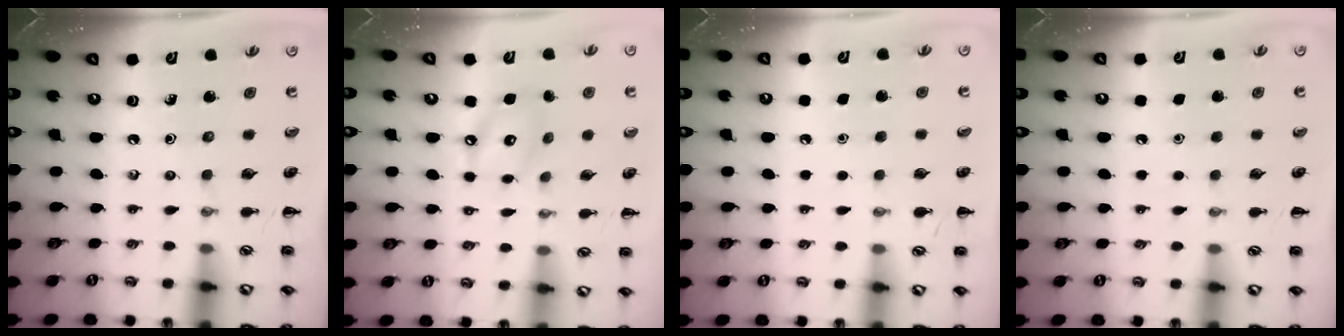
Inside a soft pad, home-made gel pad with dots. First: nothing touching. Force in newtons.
{"total": 8.6, "press": 8.5, "slide": 0.8}
{"total": 1.8, "press": 1.8, "slide": 0.1}
{"total": 1.6, "press": 1.6, "slide": 0.1}